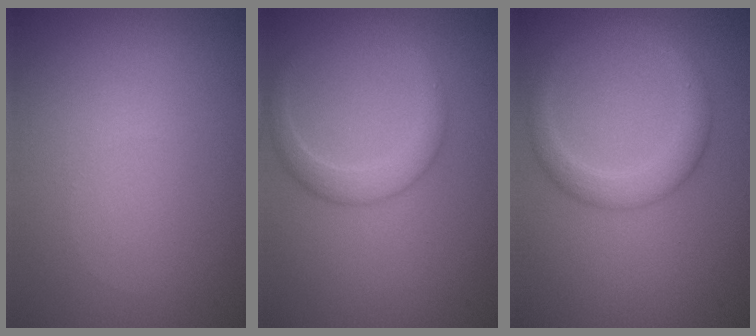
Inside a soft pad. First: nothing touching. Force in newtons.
{"total": 2.4, "press": 2.4, "slide": 0.1}
{"total": 2.8, "press": 2.8, "slide": 0.2}